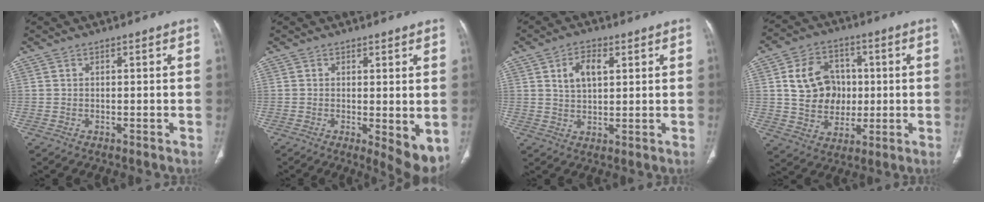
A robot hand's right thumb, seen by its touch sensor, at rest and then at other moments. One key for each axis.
{"total": 6.5, "fx": -0.8, "fy": 2.2, "fz": 6.1, "tx": -0.082, "ty": -0.020, "tz": -0.008}
{"total": 6.0, "fx": 2.3, "fy": 3.4, "fz": 4.4, "tx": -0.067, "ty": -0.005, "tz": 0.042}
{"total": 13.2, "fx": 1.6, "fy": 11.1, "fz": 6.9, "tx": -0.080, "ty": 0.008, "tz": 0.035}